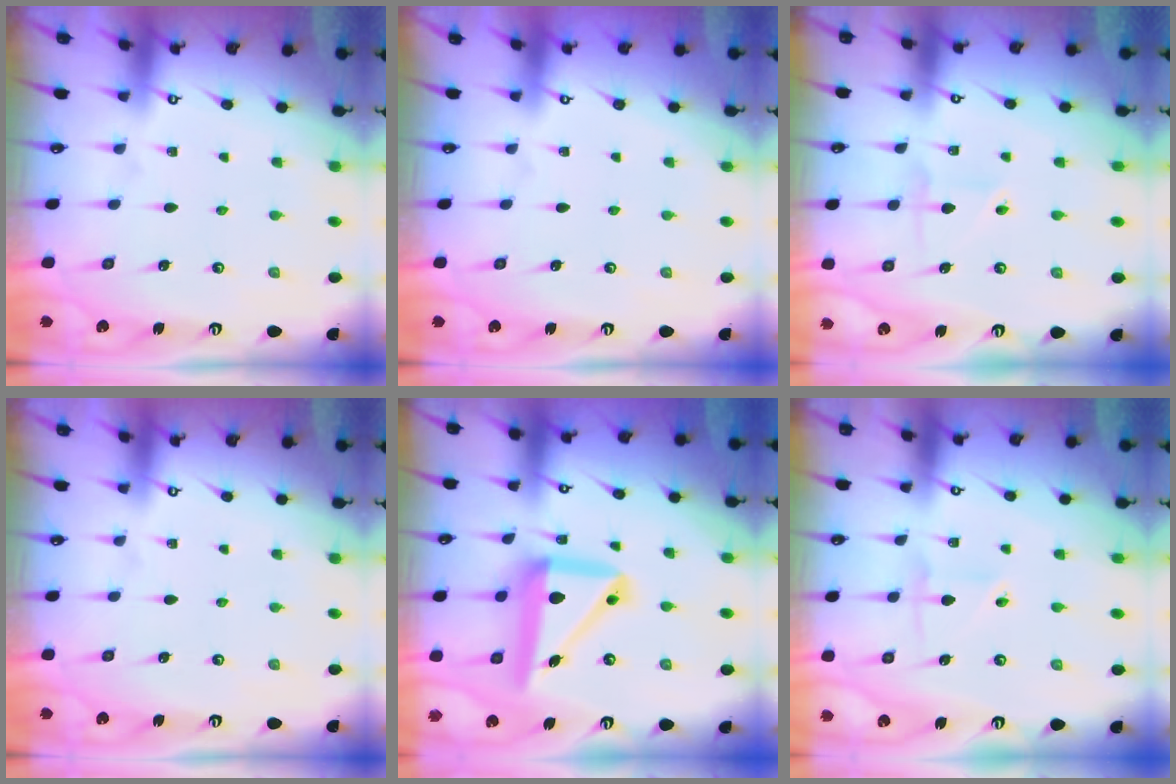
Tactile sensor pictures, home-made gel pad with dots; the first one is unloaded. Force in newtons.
{"total": 0.0}
{"total": 2.7, "press": 2.7, "slide": 0.3}
{"total": 0.0}
{"total": 15.1, "press": 15.0, "slide": 2.3}
{"total": 2.6, "press": 2.4, "slide": 0.9}